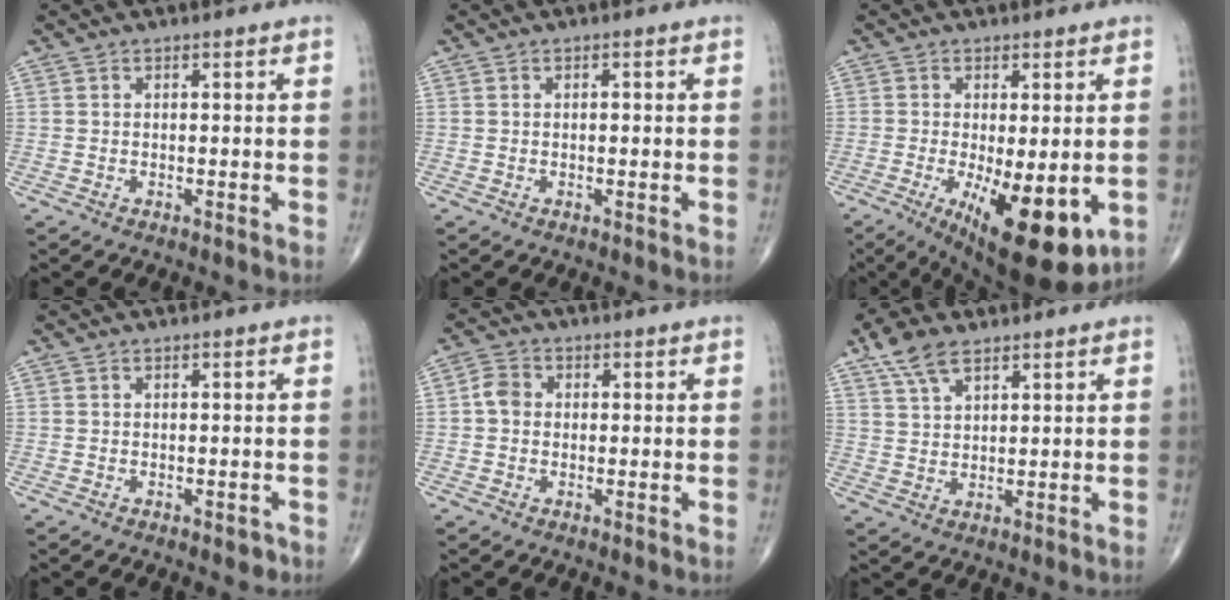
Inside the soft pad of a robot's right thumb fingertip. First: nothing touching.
{"total": 0.8, "force": [0.0, 0.3, 0.7], "torque": [-0.009, 0.000, 0.000]}
{"total": 15.5, "force": [-4.4, 5.6, 13.7], "torque": [-0.187, -0.023, -0.048]}
{"total": 1.2, "force": [-0.7, 0.6, 0.7], "torque": [-0.006, 0.002, -0.009]}
{"total": 3.3, "force": [-0.1, 2.8, 1.8], "torque": [-0.029, 0.009, -0.009]}
{"total": 6.8, "force": [4.4, 3.1, 4.1], "torque": [-0.072, -0.005, 0.088]}